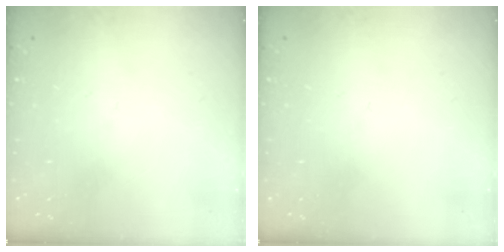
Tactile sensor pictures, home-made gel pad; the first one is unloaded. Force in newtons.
{"total": 0.0}